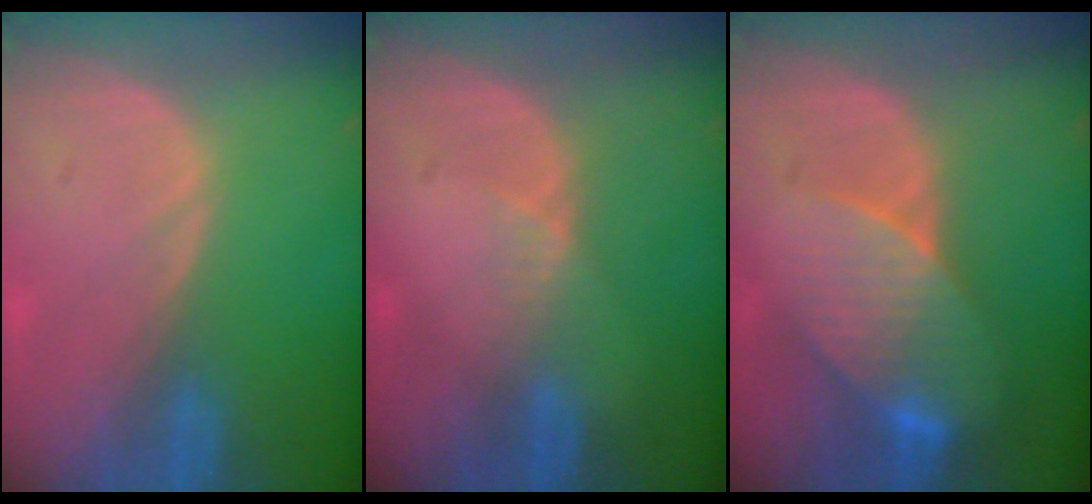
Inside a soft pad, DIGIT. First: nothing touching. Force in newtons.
{"total": 2.0, "press": 1.6, "slide": 1.3}
{"total": 8.3, "press": 7.6, "slide": 3.4}